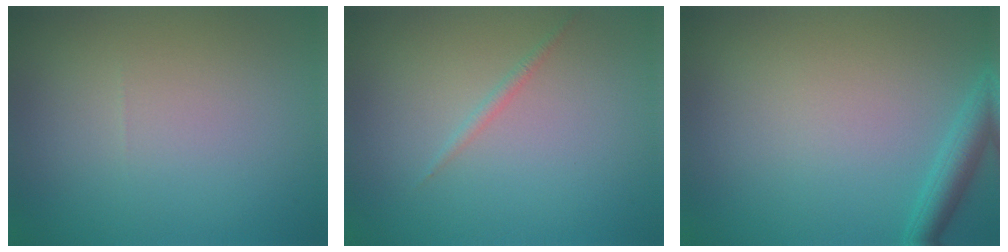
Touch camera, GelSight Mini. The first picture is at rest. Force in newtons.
{"total": 0.7, "press": 0.7, "slide": 0.0}
{"total": 2.5, "press": 2.5, "slide": 0.1}